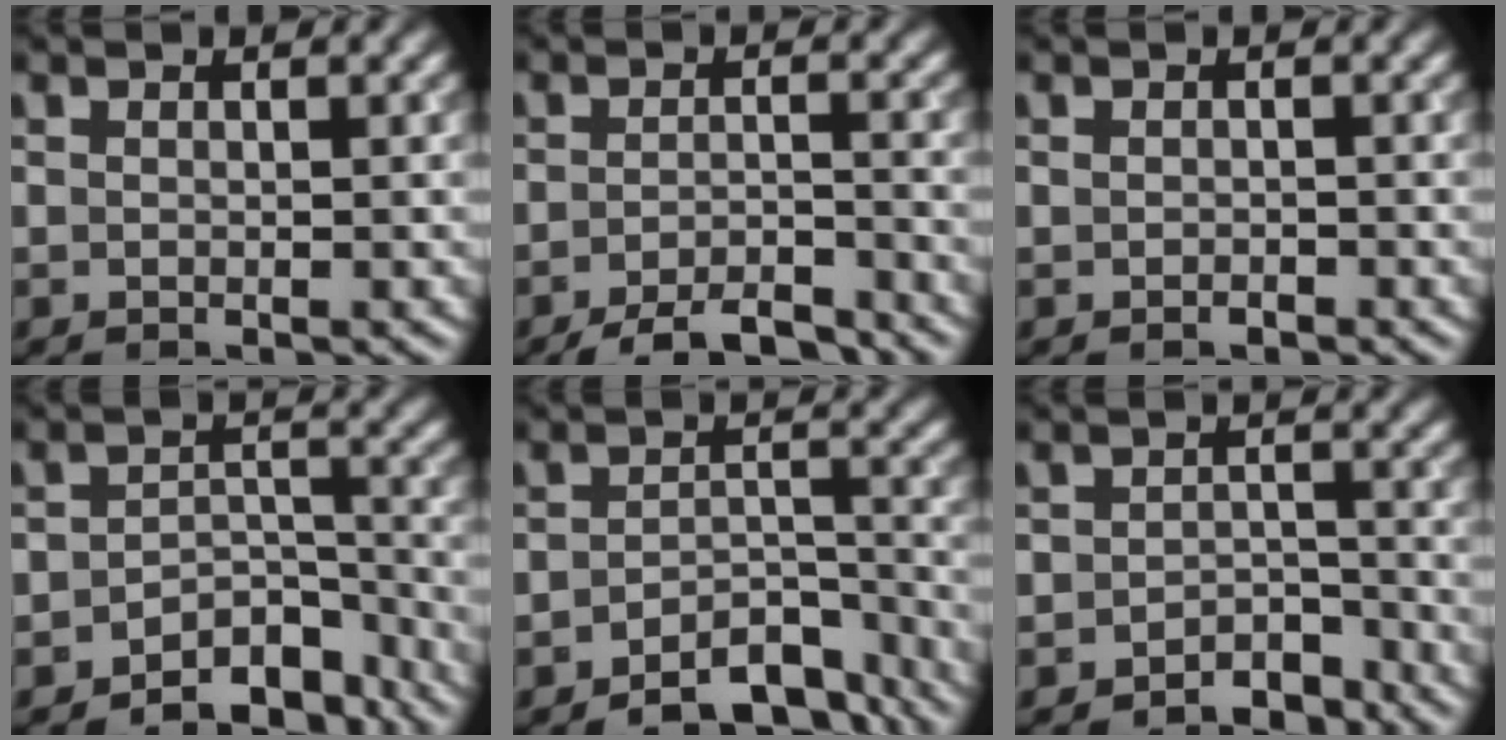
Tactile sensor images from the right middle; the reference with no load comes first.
{"total": 5.5, "force": [-4.5, 1.3, 2.8], "torque": [-0.043, -0.004, -0.075]}
{"total": 0.6, "force": [-0.3, 0.4, 0.3], "torque": [-0.006, -0.002, -0.005]}
{"total": 5.1, "force": [-4.1, 2.5, 1.8], "torque": [-0.007, -0.001, -0.063]}
{"total": 6.1, "force": [-4.6, 2.7, 3.0], "torque": [-0.034, -0.005, -0.069]}
{"total": 3.0, "force": [-2.5, 1.4, 0.8], "torque": [-0.001, 0.007, -0.042]}